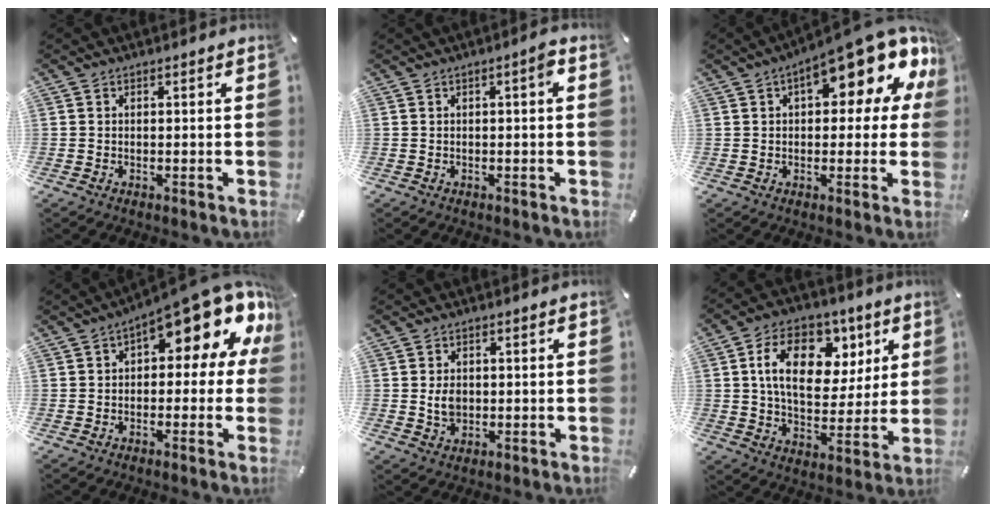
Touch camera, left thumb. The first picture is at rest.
{"total": 2.7, "force": [0.4, 0.5, 2.6], "torque": [-0.041, 0.004, 0.003]}
{"total": 15.7, "force": [7.6, 6.0, 12.4], "torque": [-0.163, -0.044, 0.122]}
{"total": 14.5, "force": [8.0, 5.0, 11.0], "torque": [-0.149, -0.065, 0.129]}
{"total": 4.0, "force": [0.2, 3.2, 2.4], "torque": [-0.038, -0.004, 0.000]}
{"total": 17.3, "force": [6.1, 11.5, 11.4], "torque": [-0.180, -0.003, 0.108]}